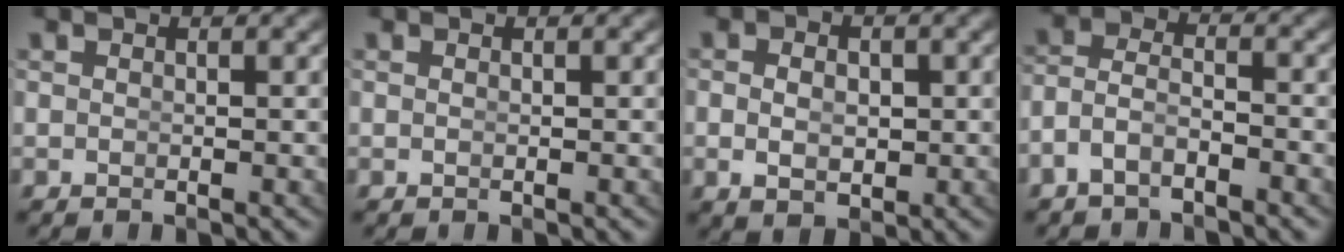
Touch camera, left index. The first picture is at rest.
{"total": 0.0}
{"total": 2.6, "force": [-0.6, 1.5, 2.0], "torque": [-0.030, -0.016, 0.003]}
{"total": 3.9, "force": [-2.3, 2.5, 1.9], "torque": [-0.052, -0.021, -0.036]}